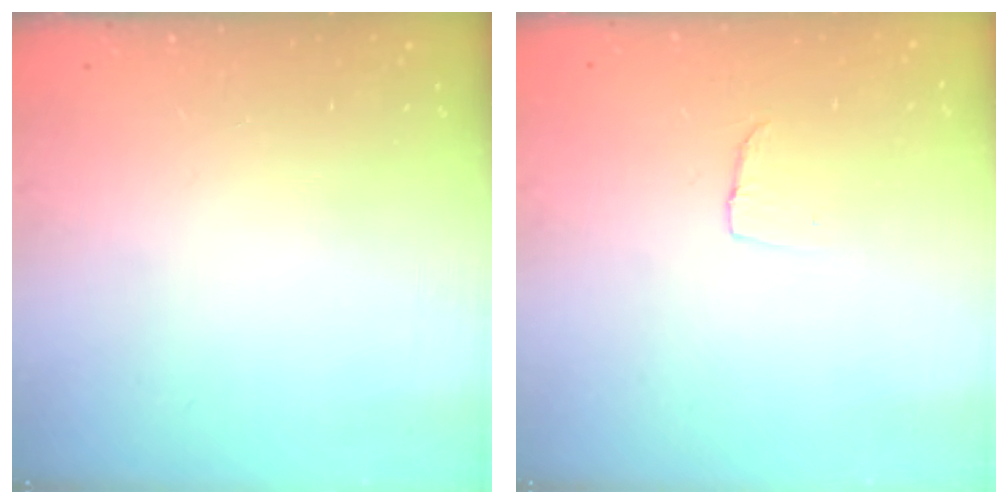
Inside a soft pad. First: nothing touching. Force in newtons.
{"total": 4.2, "press": 4.2, "slide": 0.3}